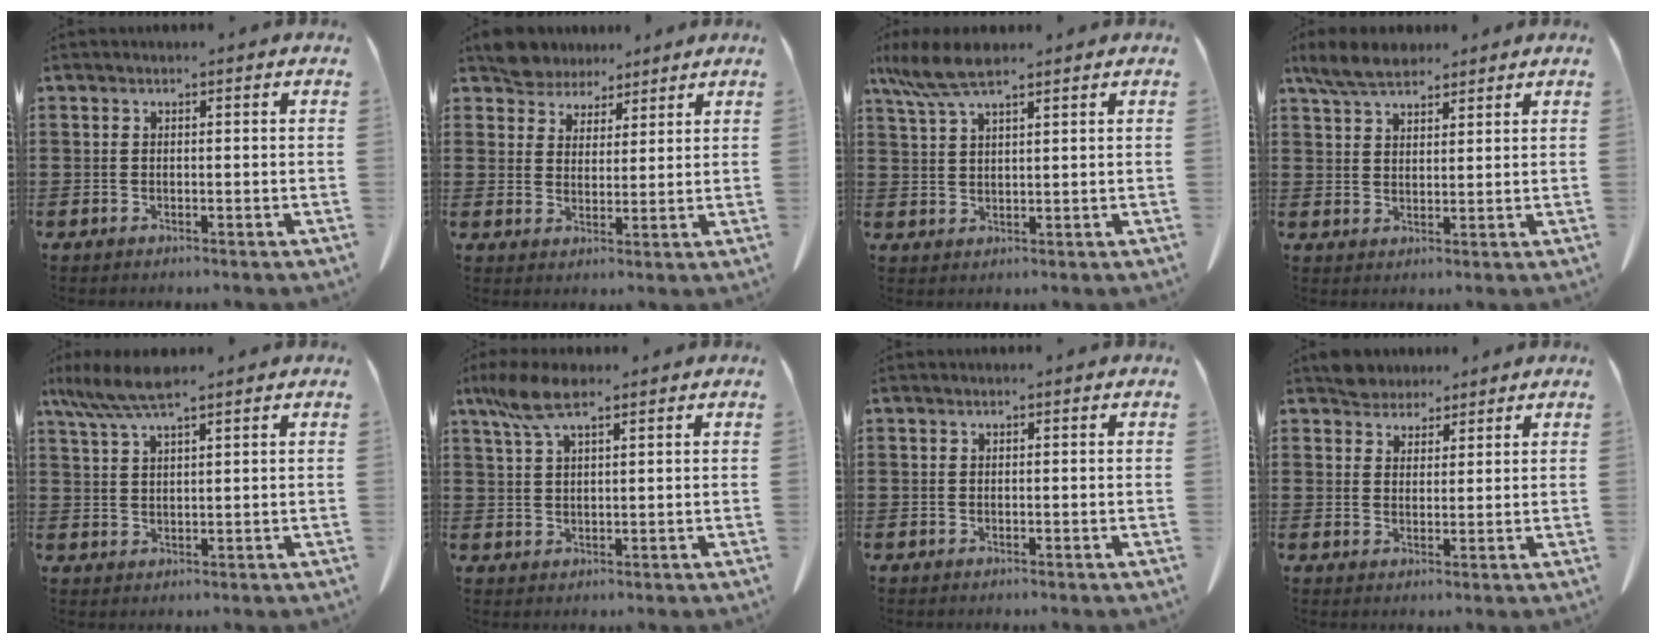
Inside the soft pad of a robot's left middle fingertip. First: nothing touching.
{"total": 5.1, "force": [4.7, 2.0, 0.2], "torque": [-0.025, -0.008, 0.091]}
{"total": 6.6, "force": [4.7, 1.3, 4.4], "torque": [-0.104, -0.006, 0.085]}
{"total": 5.2, "force": [4.4, 1.7, 2.2], "torque": [-0.056, -0.004, 0.085]}
{"total": 6.3, "force": [4.6, 0.7, 4.2], "torque": [-0.100, -0.010, 0.082]}
{"total": 6.0, "force": [3.7, 1.5, 4.5], "torque": [-0.103, -0.003, 0.066]}
{"total": 0.0}
{"total": 3.7, "force": [3.4, 1.4, 0.1], "torque": [-0.014, 0.000, 0.068]}